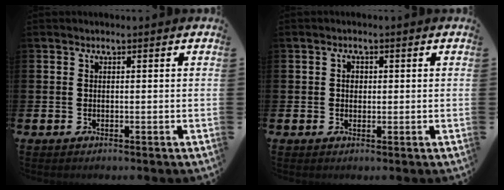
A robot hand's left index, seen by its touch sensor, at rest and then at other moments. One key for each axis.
{"total": 1.3, "fx": 0.3, "fy": 1.1, "fz": 0.7, "tx": 0.010, "ty": -0.001, "tz": -0.002}